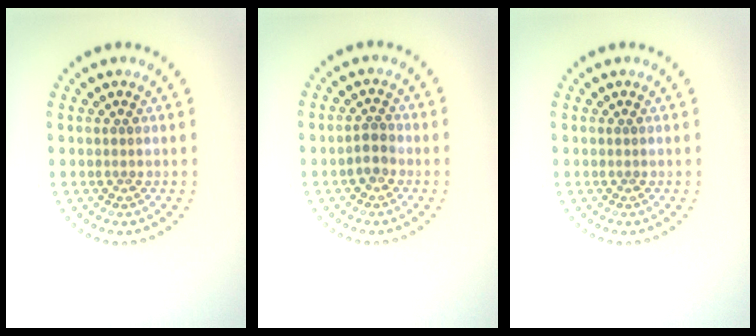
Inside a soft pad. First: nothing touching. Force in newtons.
{"total": 1.4, "press": 1.2, "slide": 0.6}
{"total": 0.0}